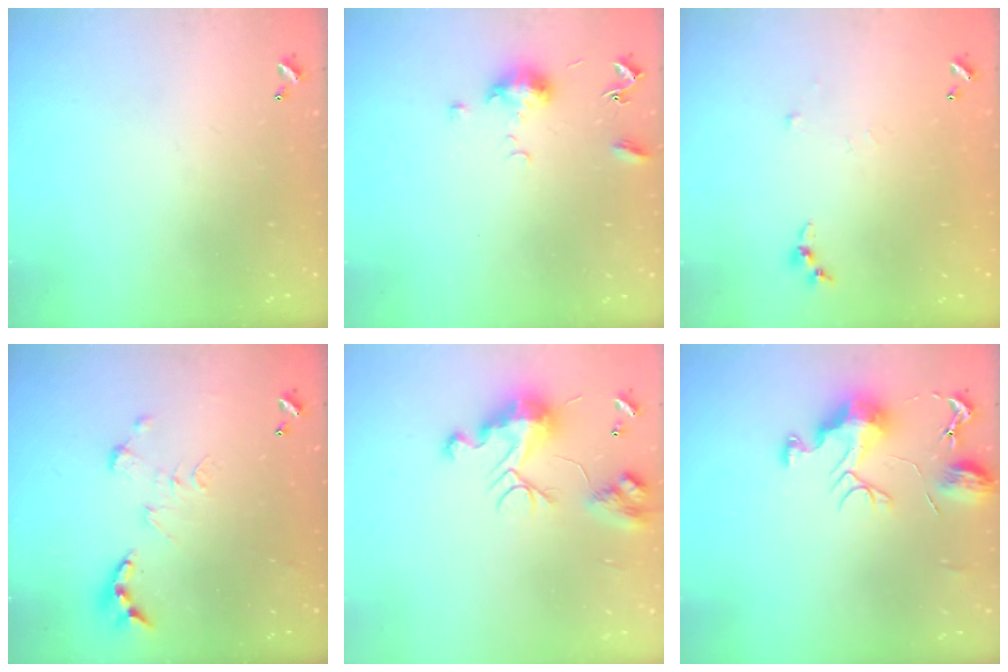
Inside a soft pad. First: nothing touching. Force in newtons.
{"total": 6.0, "press": 5.9, "slide": 0.7}
{"total": 4.6, "press": 4.5, "slide": 0.6}
{"total": 0.0}
{"total": 10.9, "press": 10.8, "slide": 0.8}
{"total": 9.5, "press": 9.5, "slide": 0.7}